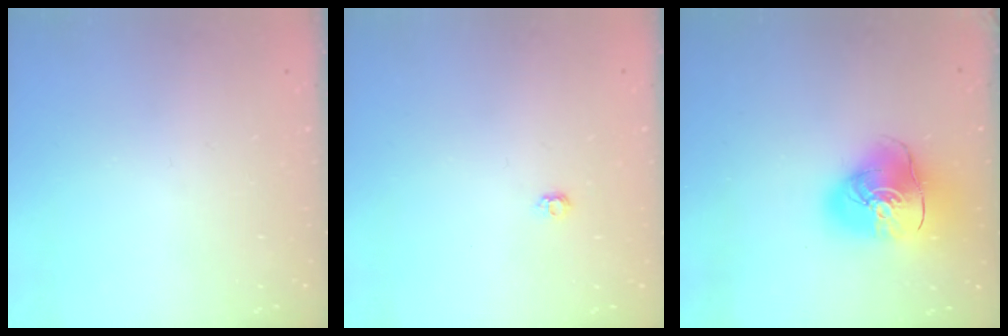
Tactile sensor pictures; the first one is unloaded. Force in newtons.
{"total": 3.9, "press": 3.8, "slide": 0.5}
{"total": 14.7, "press": 14.5, "slide": 2.2}